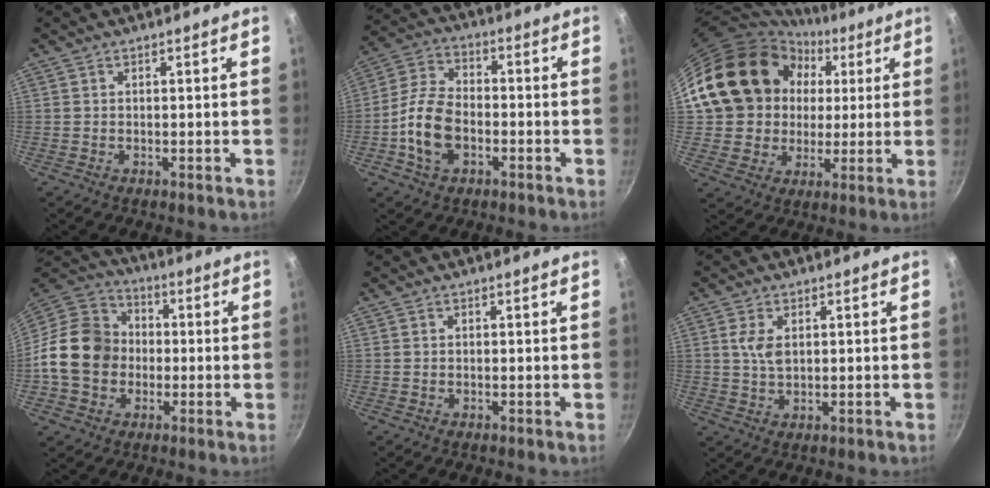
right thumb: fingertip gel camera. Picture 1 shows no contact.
{"total": 11.5, "force": [-3.2, 7.3, 8.3], "torque": [-0.152, 0.029, -0.068]}
{"total": 20.3, "force": [4.7, 17.3, 9.6], "torque": [-0.155, 0.030, 0.095]}
{"total": 16.0, "force": [-1.8, 13.4, 8.5], "torque": [-0.130, 0.035, -0.047]}
{"total": 0.0}
{"total": 4.1, "force": [1.0, 2.3, 3.3], "torque": [-0.064, -0.005, 0.021]}